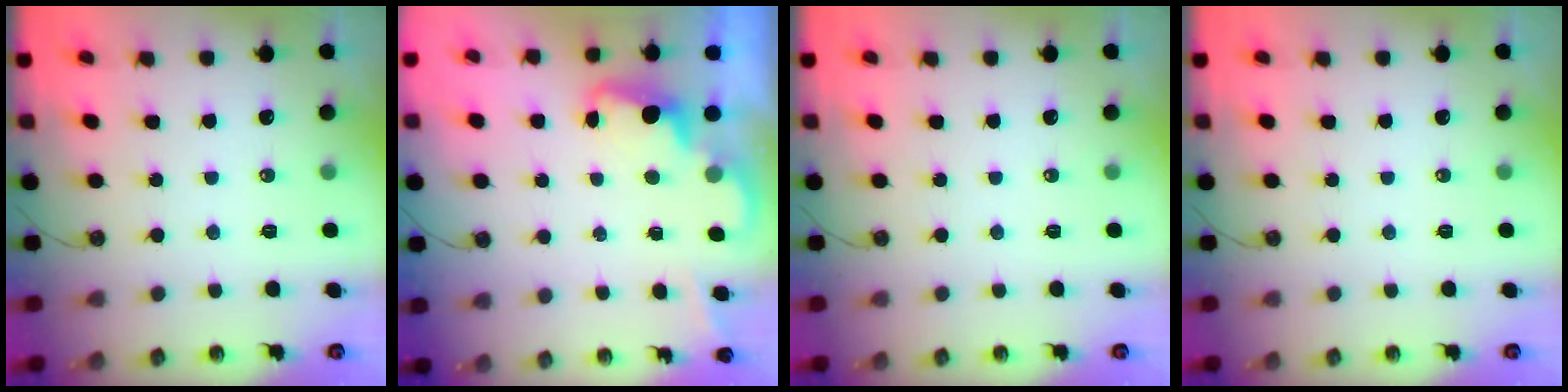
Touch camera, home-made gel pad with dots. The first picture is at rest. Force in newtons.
{"total": 2.4, "press": 2.3, "slide": 0.5}
{"total": 0.0}
{"total": 0.0}